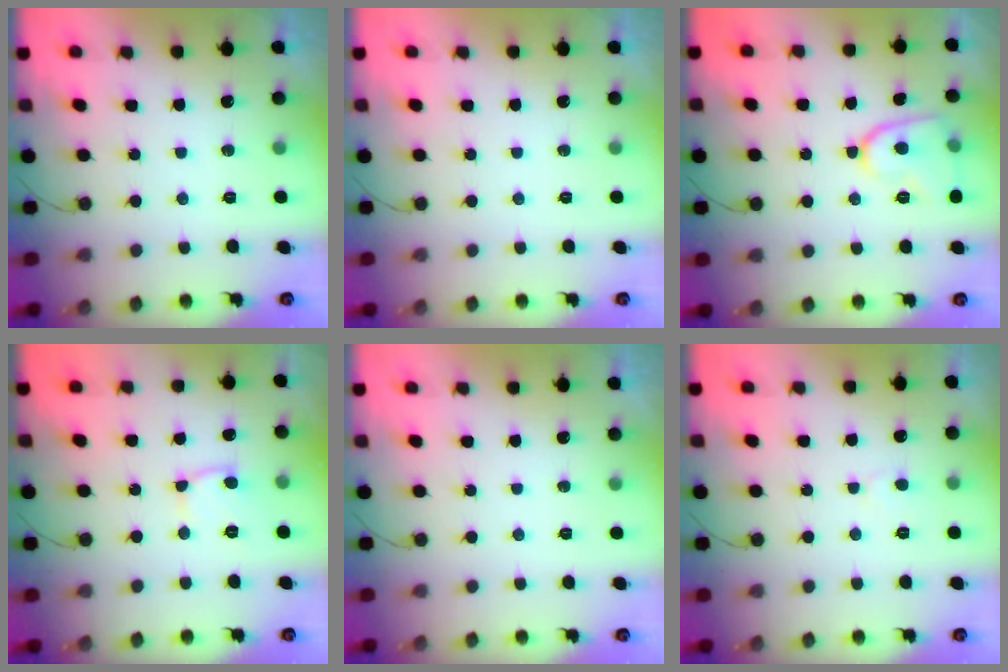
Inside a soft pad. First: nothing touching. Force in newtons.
{"total": 0.0}
{"total": 10.0, "press": 10.0, "slide": 0.5}
{"total": 6.0, "press": 5.9, "slide": 0.8}
{"total": 0.0}
{"total": 2.8, "press": 2.8, "slide": 0.3}